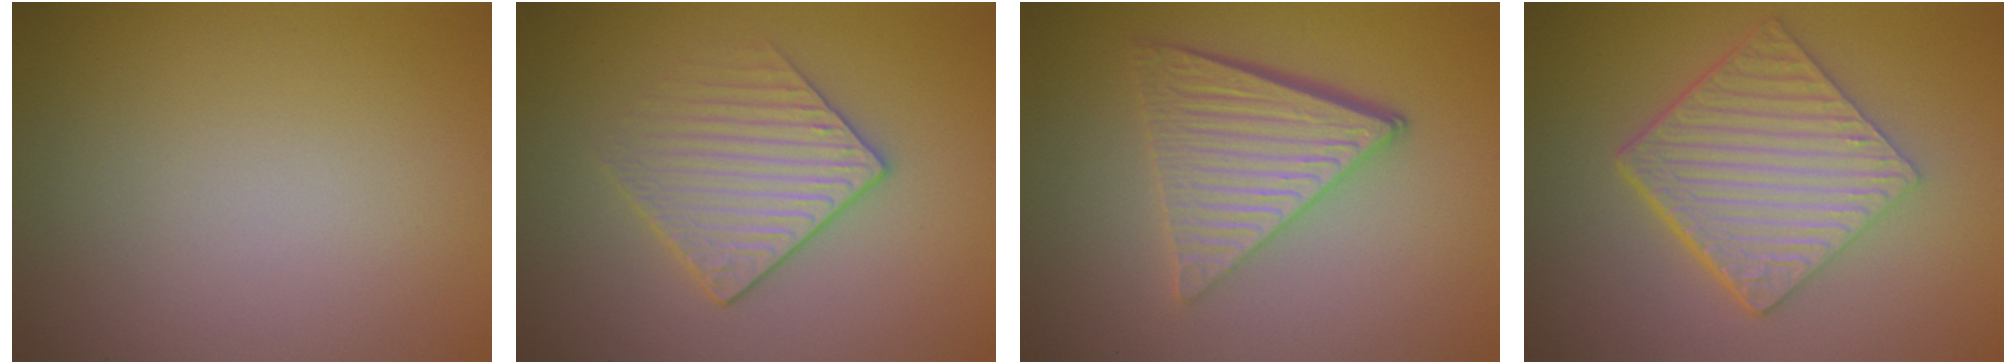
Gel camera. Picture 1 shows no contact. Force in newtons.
{"total": 3.1, "press": 2.8, "slide": 1.2}
{"total": 5.7, "press": 4.0, "slide": 4.1}
{"total": 6.4, "press": 4.6, "slide": 4.5}